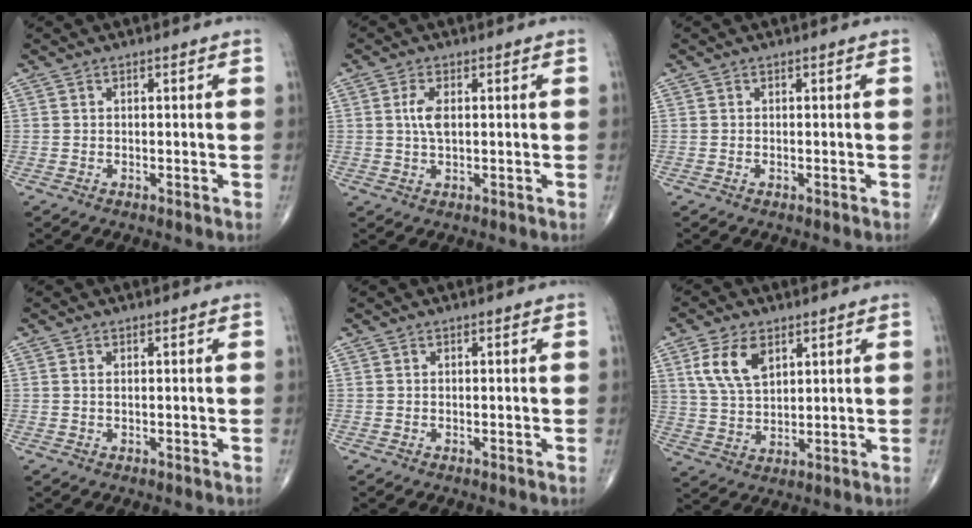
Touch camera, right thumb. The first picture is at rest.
{"total": 3.7, "force": [0.6, 1.7, 3.3], "torque": [-0.072, 0.000, 0.011]}
{"total": 0.0}
{"total": 0.7, "force": [0.2, 0.3, 0.6], "torque": [-0.016, 0.004, 0.005]}
{"total": 0.0}
{"total": 9.1, "force": [4.1, 5.3, 6.1], "torque": [-0.108, -0.013, 0.085]}